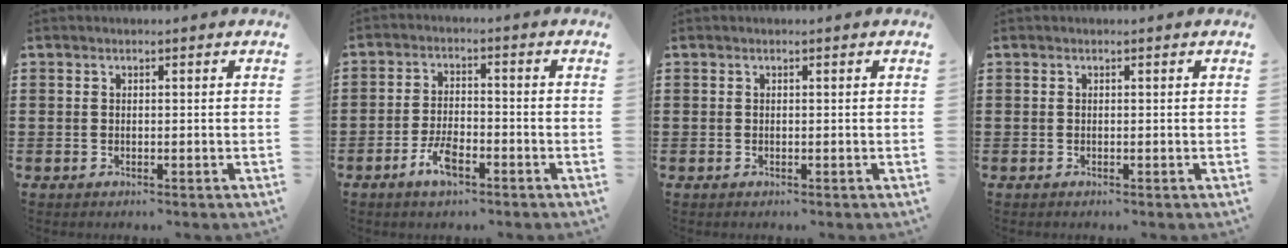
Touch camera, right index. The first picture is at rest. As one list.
[{"total": 5.1, "force": [-2.9, 2.0, 3.7], "torque": [-0.082, 0.005, -0.058]}, {"total": 0.0}, {"total": 0.0}]